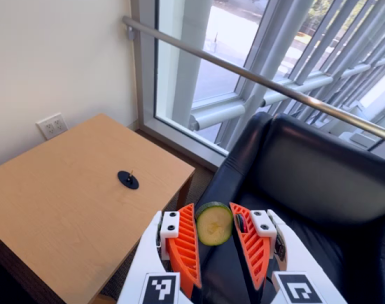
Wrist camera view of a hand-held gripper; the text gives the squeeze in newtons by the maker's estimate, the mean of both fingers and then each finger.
{"total": 7.8, "left": 7.7, "right": 8.0}